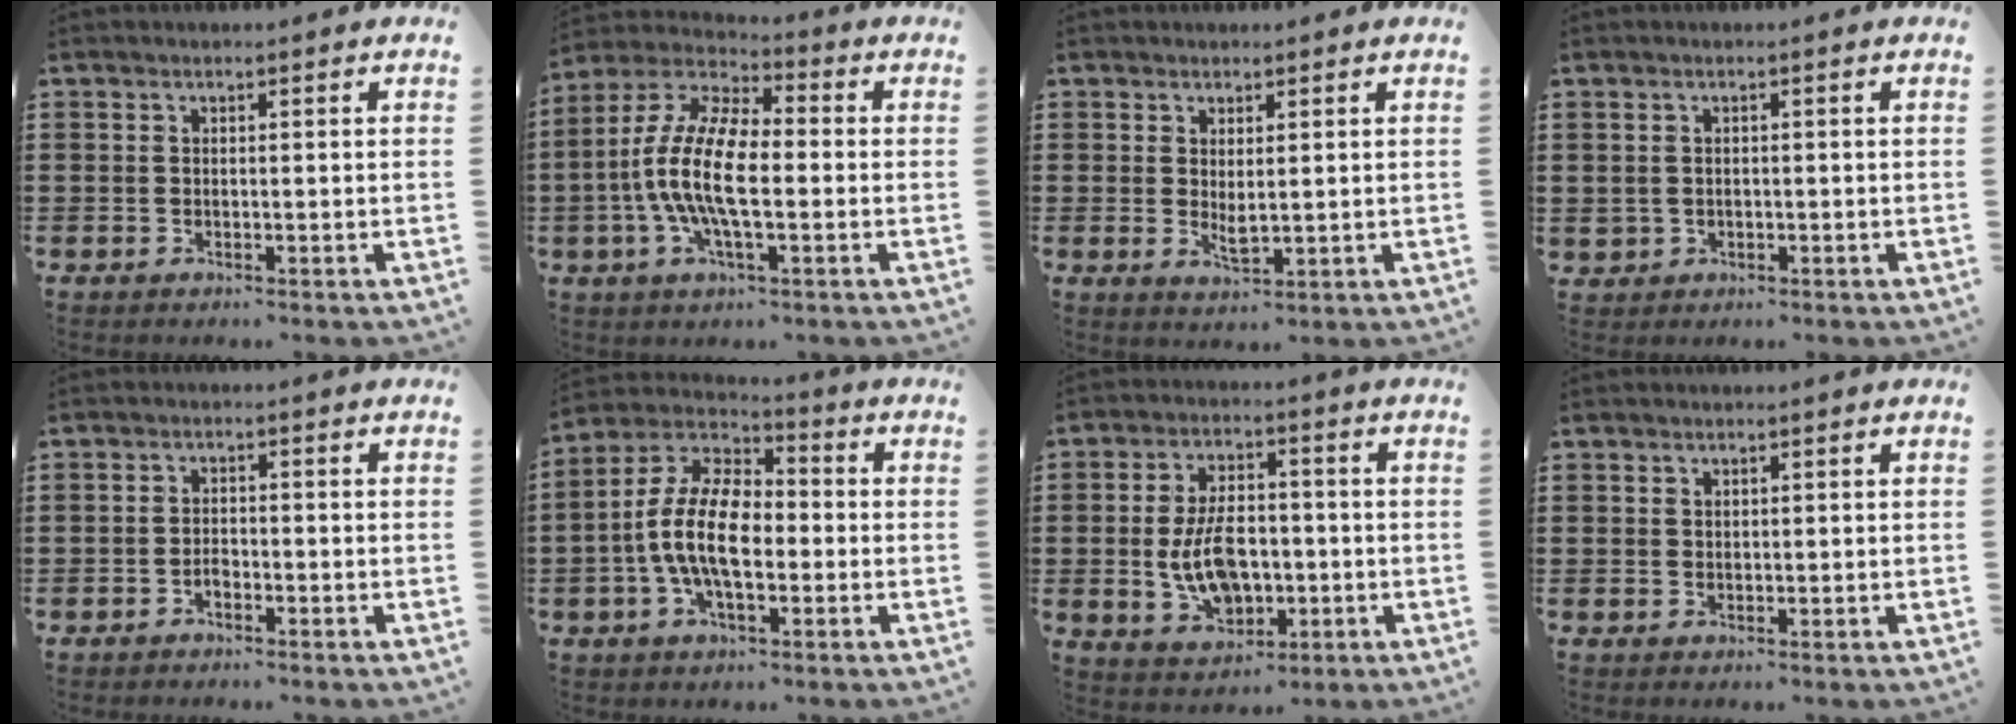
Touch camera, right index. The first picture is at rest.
{"total": 12.3, "force": [-2.0, 4.5, 11.2], "torque": [-0.258, -0.011, -0.045]}
{"total": 2.3, "force": [0.8, 0.7, 2.1], "torque": [-0.039, -0.001, 0.015]}
{"total": 0.8, "force": [0.1, 0.7, 0.2], "torque": [-0.007, 0.005, 0.002]}
{"total": 1.4, "force": [-0.9, 0.7, 0.7], "torque": [-0.017, -0.002, -0.017]}
{"total": 11.4, "force": [-2.0, 5.6, 9.7], "torque": [-0.233, -0.004, -0.046]}
{"total": 9.2, "force": [-1.2, 5.4, 7.4], "torque": [-0.139, 0.001, -0.025]}
{"total": 0.9, "force": [0.7, 0.6, 0.2], "torque": [-0.006, 0.001, 0.014]}